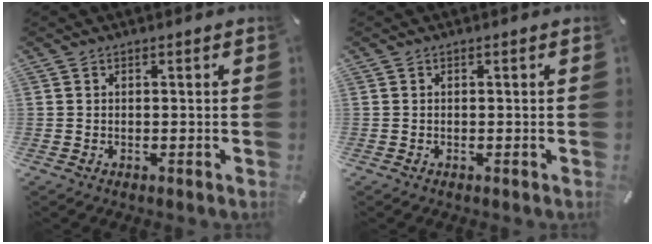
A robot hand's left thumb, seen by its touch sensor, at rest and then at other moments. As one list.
[{"total": 0.0}]